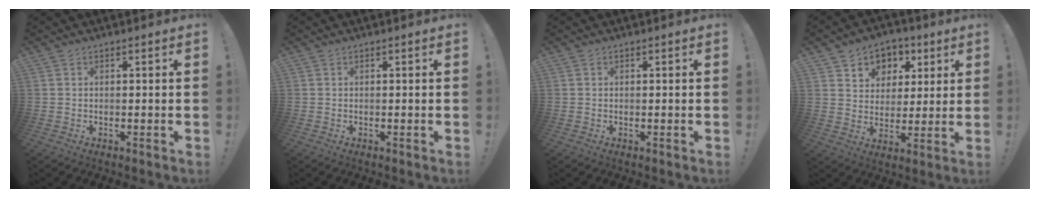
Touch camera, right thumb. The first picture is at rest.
{"total": 0.0}
{"total": 0.0}
{"total": 7.9, "force": [3.5, 6.9, 1.6], "torque": [-0.013, -0.030, 0.069]}